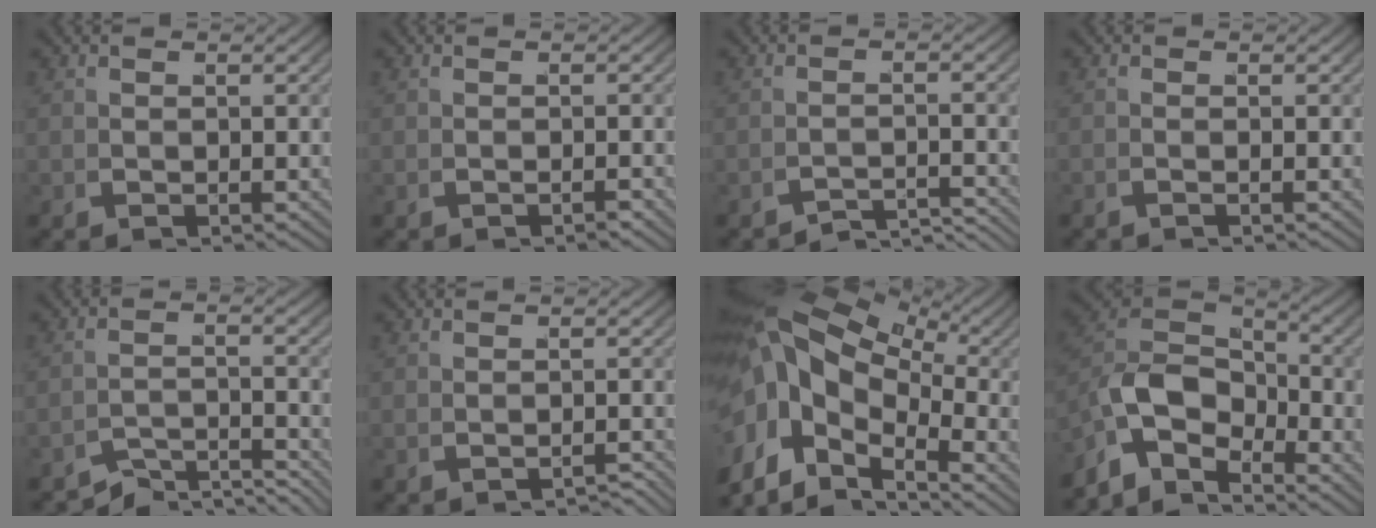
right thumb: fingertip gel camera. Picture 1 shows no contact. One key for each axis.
{"total": 0.7, "fx": -0.6, "fy": -0.4, "fz": 0.0, "tx": 0.003, "ty": 0.002, "tz": -0.012}
{"total": 4.5, "fx": -4.5, "fy": -0.1, "fz": 0.0, "tx": 0.016, "ty": -0.004, "tz": -0.081}
{"total": 1.0, "fx": -0.4, "fy": -0.7, "fz": -0.5, "tx": 0.011, "ty": 0.007, "tz": -0.015}
{"total": 5.1, "fx": -5.1, "fy": 0.2, "fz": 0.7, "tx": 0.011, "ty": -0.003, "tz": -0.099}
{"total": 1.7, "fx": -1.6, "fy": -0.5, "fz": -0.2, "tx": 0.007, "ty": 0.002, "tz": -0.027}
{"total": 12.6, "fx": -0.8, "fy": 8.8, "fz": 8.9, "tx": -0.184, "ty": -0.020, "tz": -0.022}
{"total": 7.7, "fx": -1.9, "fy": 4.5, "fz": 6.0, "tx": -0.135, "ty": -0.004, "tz": -0.039}